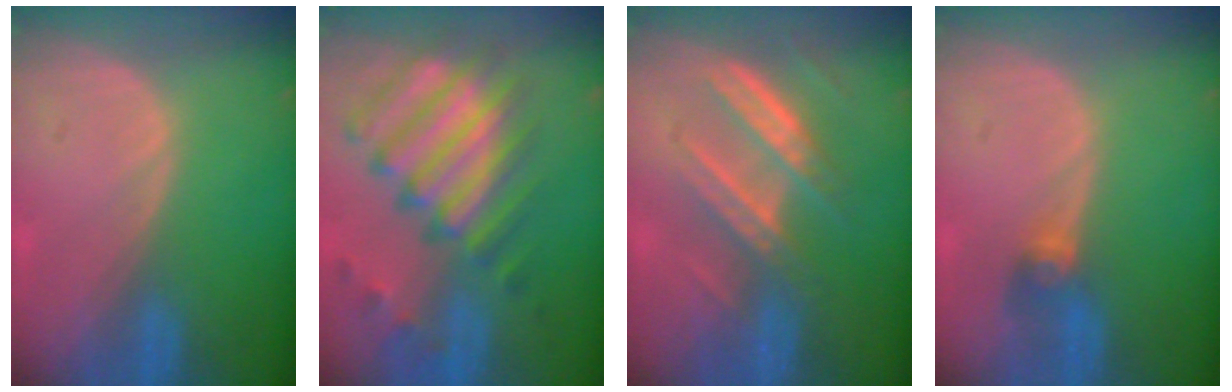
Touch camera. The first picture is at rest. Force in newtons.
{"total": 12.2, "press": 10.5, "slide": 6.1}
{"total": 7.6, "press": 6.9, "slide": 3.3}
{"total": 2.7, "press": 2.7, "slide": 0.1}